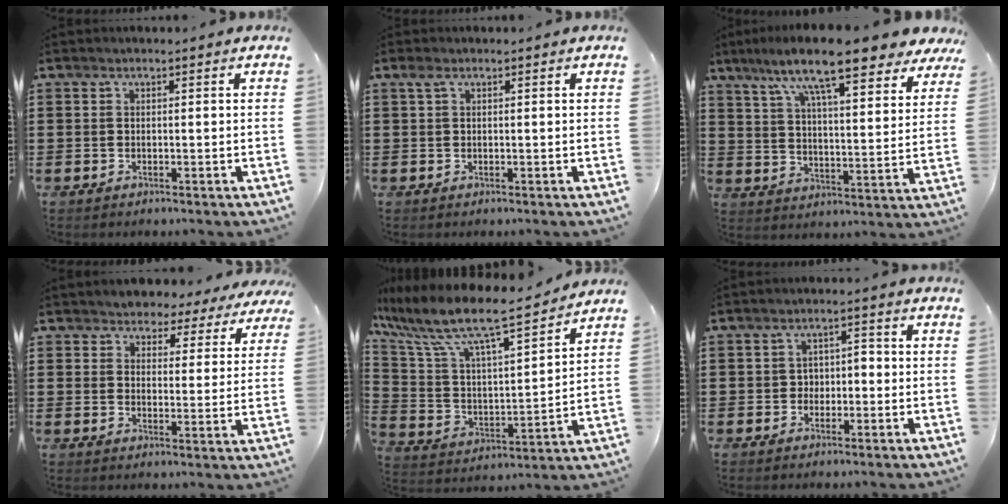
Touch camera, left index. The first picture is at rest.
{"total": 1.1, "force": [0.4, 0.5, 0.9], "torque": [-0.018, 0.005, 0.007]}
{"total": 12.1, "force": [9.5, 1.4, 7.3], "torque": [-0.157, -0.047, 0.156]}
{"total": 3.7, "force": [3.5, 1.3, -0.3], "torque": [-0.019, -0.015, 0.059]}
{"total": 9.6, "force": [7.6, 1.5, 5.6], "torque": [-0.142, -0.055, 0.123]}
{"total": 2.5, "force": [-0.8, 2.0, 1.3], "torque": [-0.033, 0.006, -0.022]}